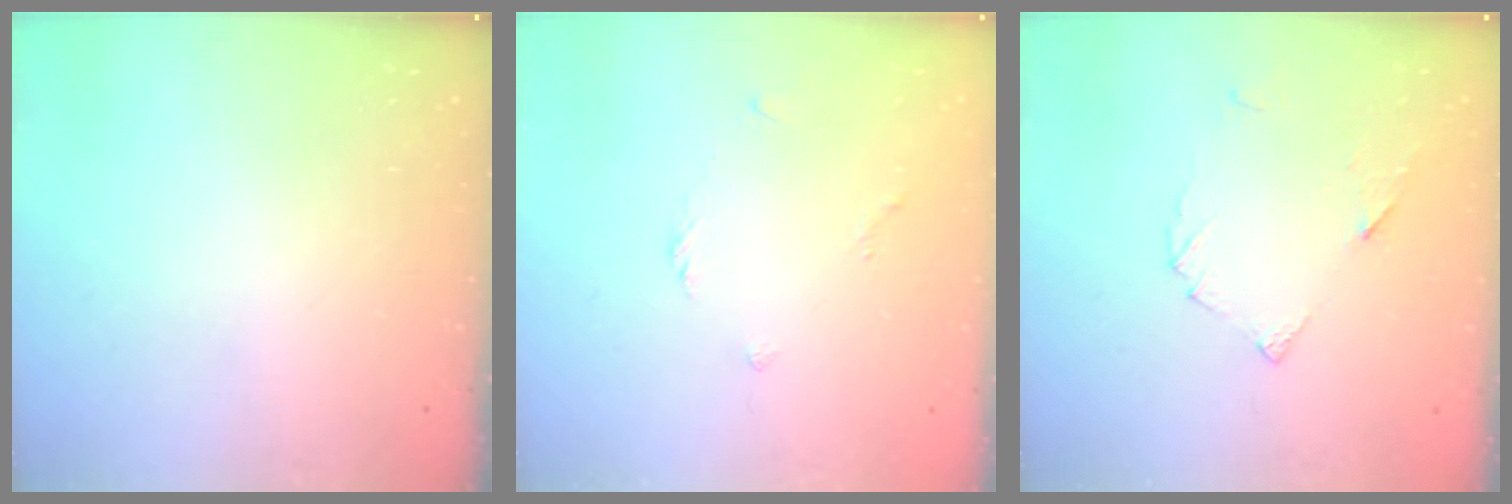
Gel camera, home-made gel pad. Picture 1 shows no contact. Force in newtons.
{"total": 2.0, "press": 1.9, "slide": 0.6}
{"total": 5.5, "press": 5.5, "slide": 0.8}